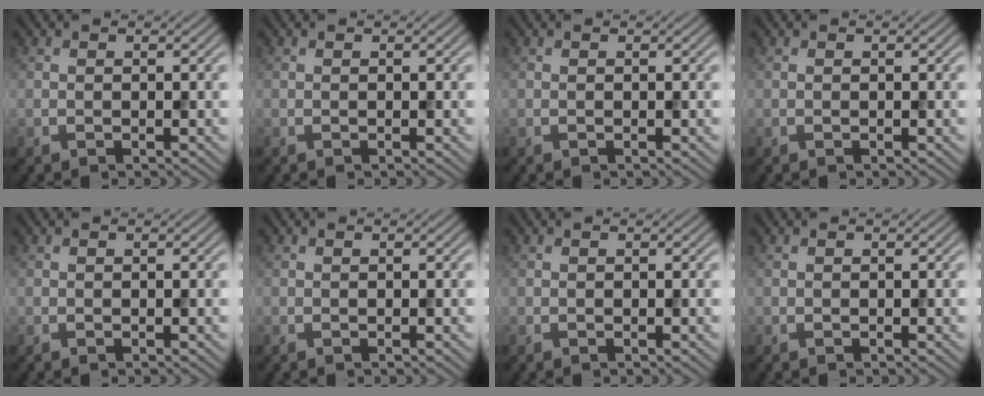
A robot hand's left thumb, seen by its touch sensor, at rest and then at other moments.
{"total": 0.0}
{"total": 0.0}
{"total": 0.0}
{"total": 0.0}
{"total": 0.0}
{"total": 0.0}
{"total": 0.0}